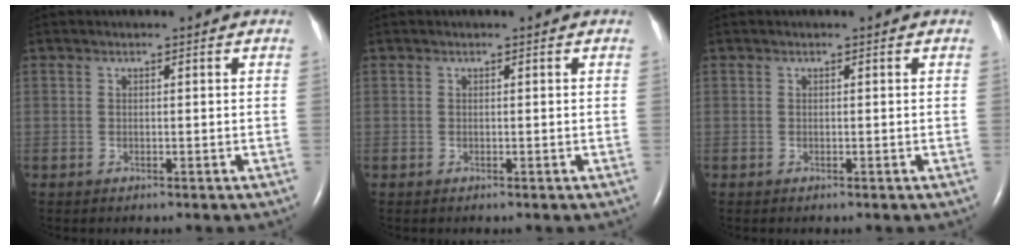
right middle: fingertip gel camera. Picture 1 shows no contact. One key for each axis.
{"total": 0.0}
{"total": 0.0}